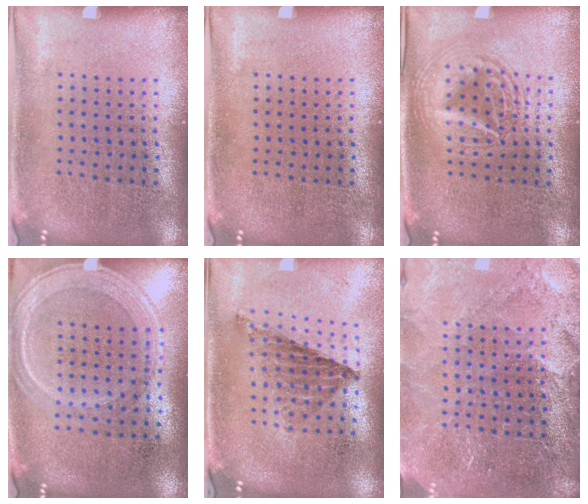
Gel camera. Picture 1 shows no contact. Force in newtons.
{"total": 0.0}
{"total": 2.7, "press": 2.7, "slide": 0.2}
{"total": 1.2, "press": 1.2, "slide": 0.4}
{"total": 0.9, "press": 0.8, "slide": 0.2}
{"total": 3.5, "press": 3.1, "slide": 1.5}